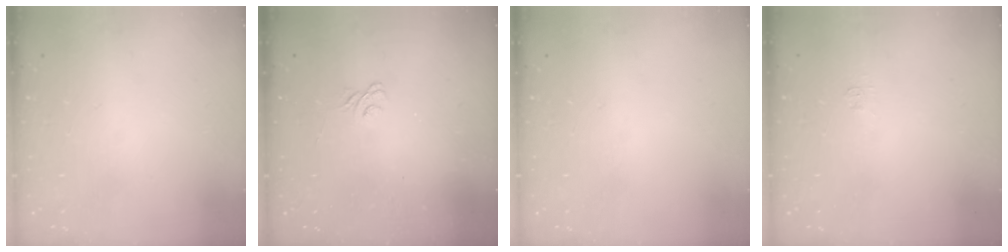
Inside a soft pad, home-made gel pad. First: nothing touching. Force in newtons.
{"total": 1.9, "press": 1.5, "slide": 1.1}
{"total": 0.0}
{"total": 3.1, "press": 3.0, "slide": 0.4}